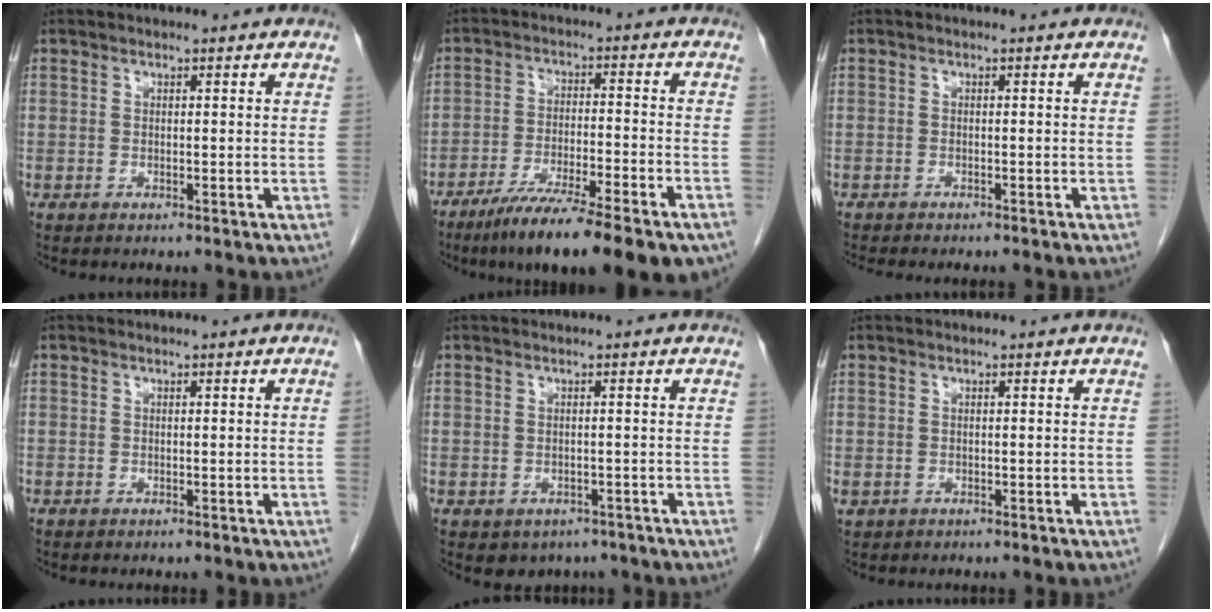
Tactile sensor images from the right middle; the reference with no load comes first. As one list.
[{"total": 17.1, "force": [-12.6, 1.9, 11.4], "torque": [-0.140, -0.025, -0.196]}, {"total": 4.8, "force": [-4.2, 1.0, 2.1], "torque": [-0.024, -0.007, -0.056]}, {"total": 0.5, "force": [-0.1, -0.2, 0.5], "torque": [0.002, 0.002, -0.001]}, {"total": 3.7, "force": [-2.5, 2.6, 0.9], "torque": [-0.005, 0.005, -0.029]}, {"total": 0.9, "force": [-0.3, 0.8, 0.3], "torque": [-0.006, 0.003, 0.001]}]